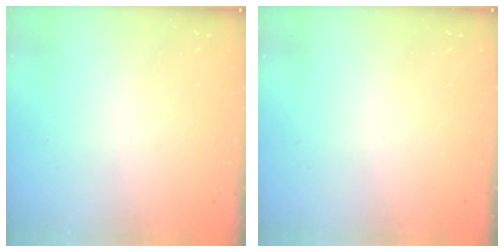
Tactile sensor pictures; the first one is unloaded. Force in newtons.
{"total": 0.0}